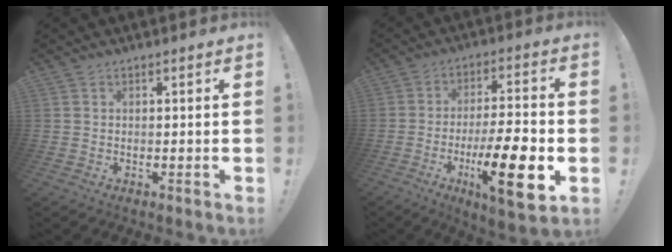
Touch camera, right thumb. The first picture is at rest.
{"total": 17.8, "force": [-5.9, 4.2, 16.2], "torque": [-0.254, 0.016, -0.090]}